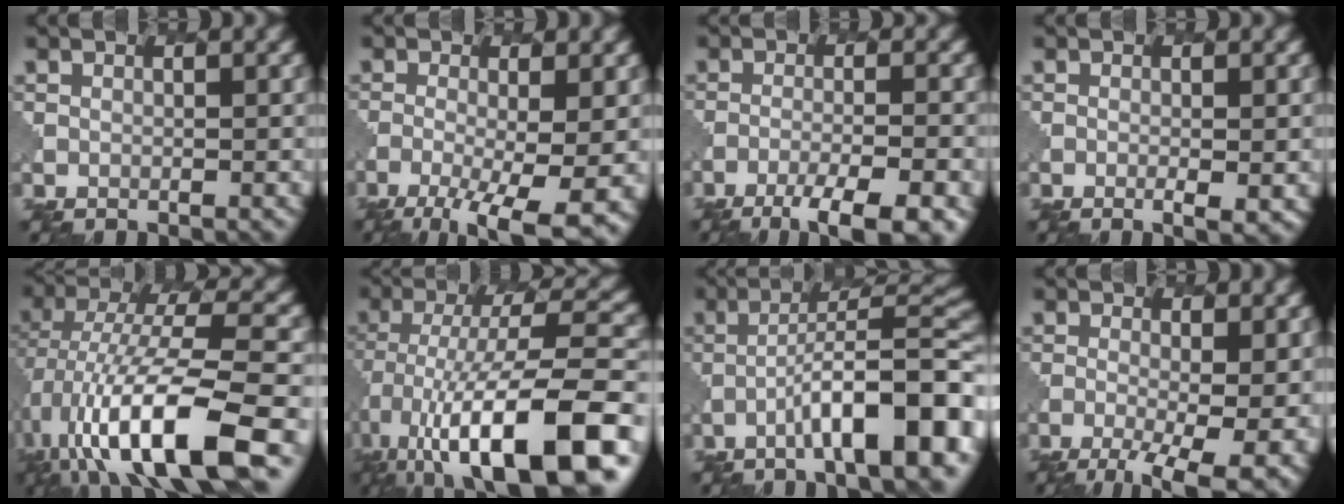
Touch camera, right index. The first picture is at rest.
{"total": 8.1, "force": [-3.8, 2.5, 6.7], "torque": [-0.121, -0.023, -0.057]}
{"total": 7.0, "force": [-4.7, 1.4, 5.0], "torque": [-0.081, -0.005, -0.074]}
{"total": 2.0, "force": [-0.4, 0.5, 1.9], "torque": [-0.028, -0.003, -0.005]}
{"total": 12.1, "force": [-3.8, 4.1, 10.7], "torque": [-0.200, 0.010, -0.065]}
{"total": 14.7, "force": [-6.1, 5.3, 12.2], "torque": [-0.218, 0.017, -0.099]}
{"total": 10.4, "force": [-4.6, 2.2, 9.0], "torque": [-0.127, 0.024, -0.066]}
{"total": 9.0, "force": [-3.9, 3.4, 7.4], "torque": [-0.112, -0.017, -0.048]}